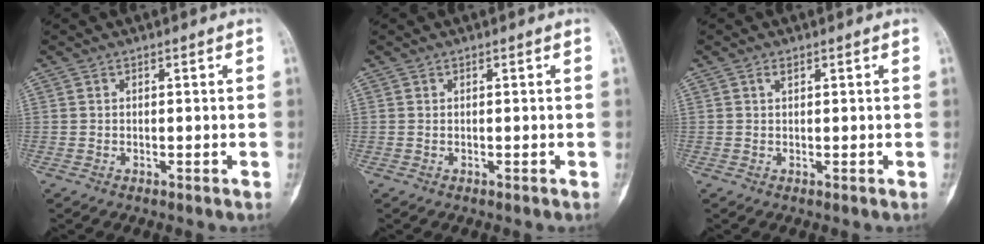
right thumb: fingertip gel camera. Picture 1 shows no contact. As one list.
[{"total": 0.0}, {"total": 1.0, "force": [0.5, 0.5, 0.7], "torque": [-0.011, 0.001, 0.009]}]